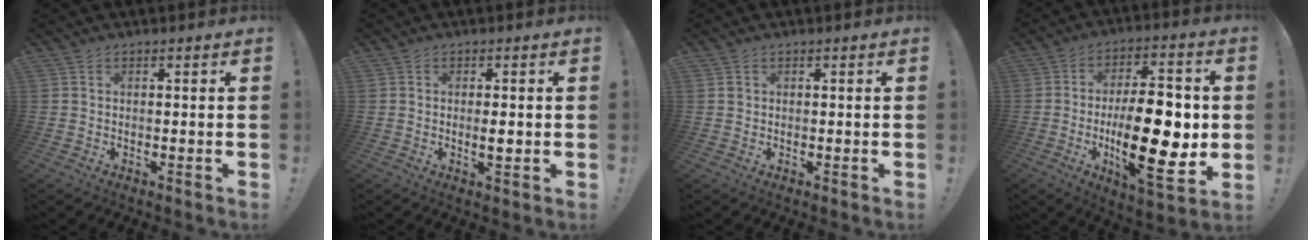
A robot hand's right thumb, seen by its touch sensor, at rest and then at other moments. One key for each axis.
{"total": 2.6, "fx": -0.2, "fy": 0.6, "fz": 2.5, "tx": -0.027, "ty": -0.006, "tz": -0.007}
{"total": 0.7, "fx": 0.3, "fy": 0.6, "fz": 0.1, "tx": 0.006, "ty": 0.000, "tz": 0.003}
{"total": 23.5, "fx": -2.7, "fy": 9.5, "fz": 21.3, "tx": -0.354, "ty": 0.000, "tz": -0.043}